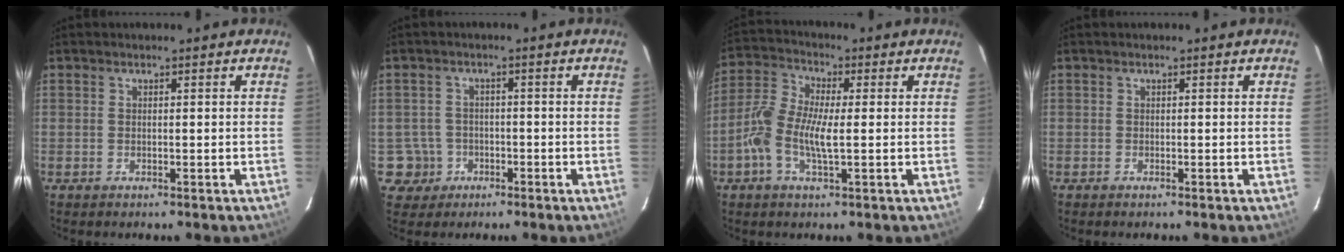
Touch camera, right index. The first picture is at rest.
{"total": 4.8, "force": [-1.8, 4.5, 0.0], "torque": [-0.010, 0.021, -0.028]}
{"total": 8.3, "force": [-1.5, 2.8, 7.7], "torque": [-0.173, 0.010, -0.039]}
{"total": 0.0}